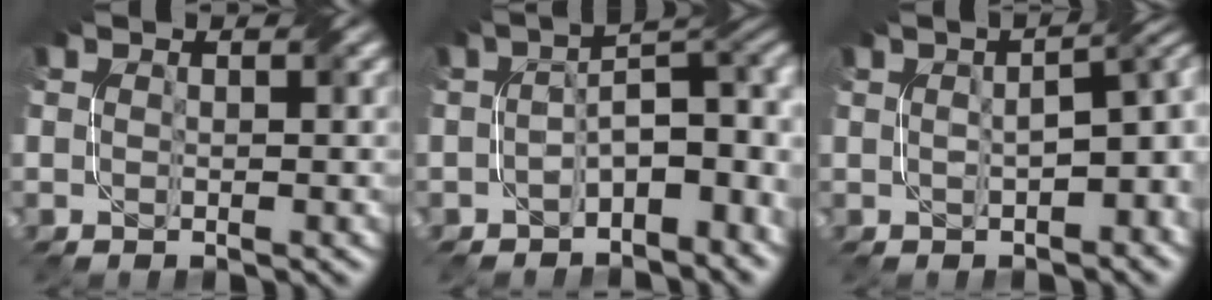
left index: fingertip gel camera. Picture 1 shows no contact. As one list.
[{"total": 6.9, "force": [-1.7, 3.7, 5.6], "torque": [-0.065, 0.011, -0.026]}, {"total": 6.0, "force": [0.0, 2.7, 5.3], "torque": [-0.057, 0.009, 0.012]}]